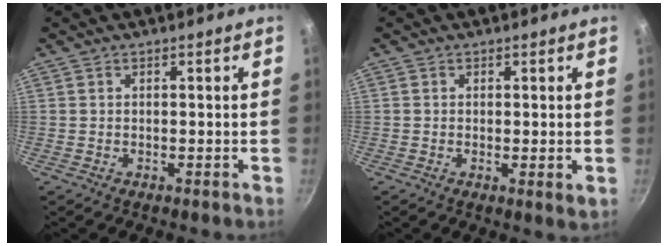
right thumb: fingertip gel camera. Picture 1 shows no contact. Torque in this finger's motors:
{"motor_torque": [-0.08, 0.22, -0.22, 0.00, 0.06]}